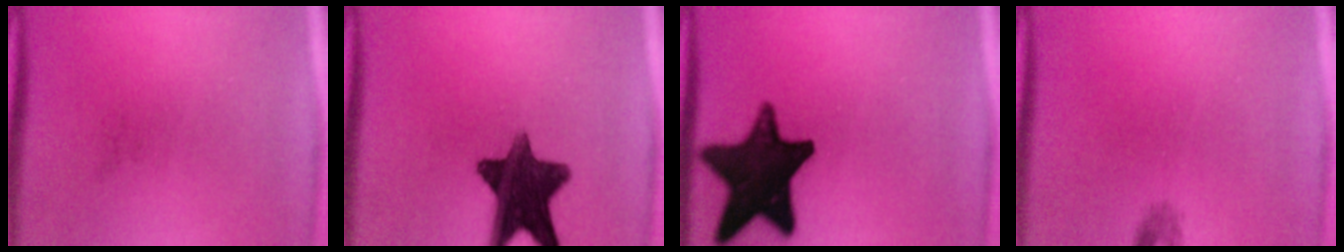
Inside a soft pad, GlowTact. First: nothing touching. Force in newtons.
{"total": 12.8}
{"total": 17.0}
{"total": 1.2}